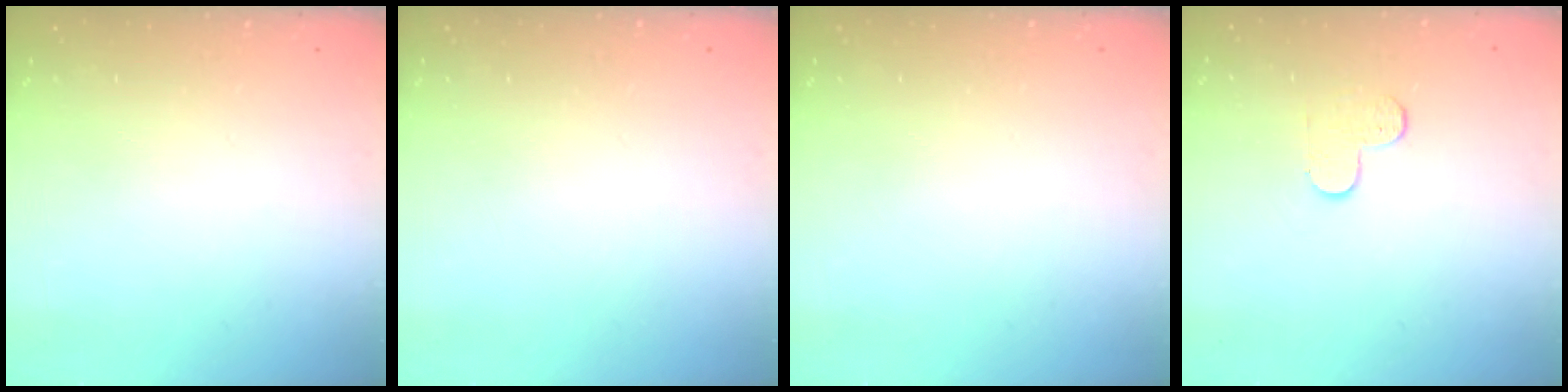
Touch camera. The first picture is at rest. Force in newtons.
{"total": 0.0}
{"total": 0.0}
{"total": 4.3, "press": 4.3, "slide": 0.5}